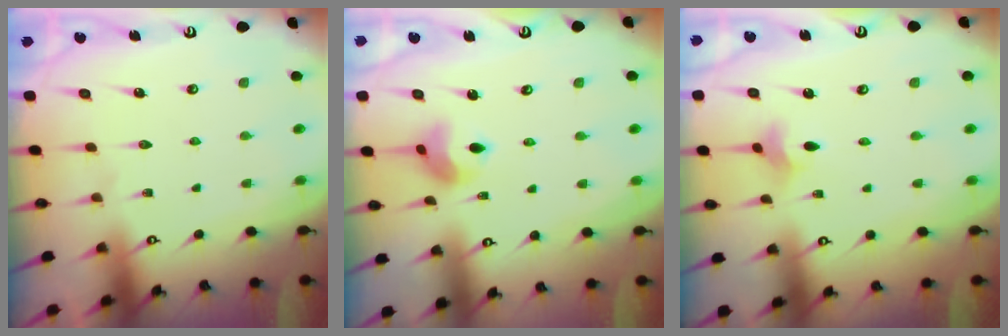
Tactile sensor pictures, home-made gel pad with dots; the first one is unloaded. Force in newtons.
{"total": 7.9, "press": 7.9, "slide": 0.4}
{"total": 3.5, "press": 3.4, "slide": 0.8}